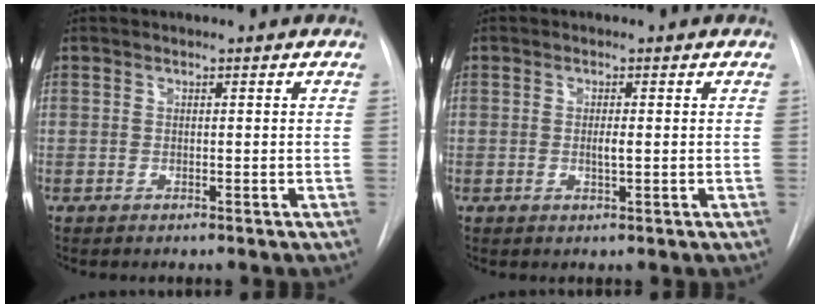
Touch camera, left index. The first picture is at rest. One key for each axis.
{"total": 1.4, "fx": 0.0, "fy": 0.2, "fz": 1.4, "tx": -0.028, "ty": -0.002, "tz": 0.001}